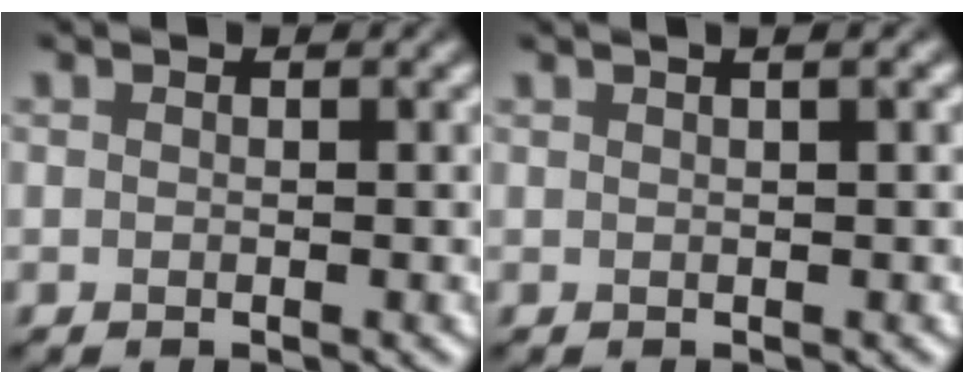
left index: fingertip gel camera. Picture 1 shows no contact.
{"total": 2.8, "force": [1.5, 1.1, 2.1], "torque": [-0.016, 0.013, 0.001]}